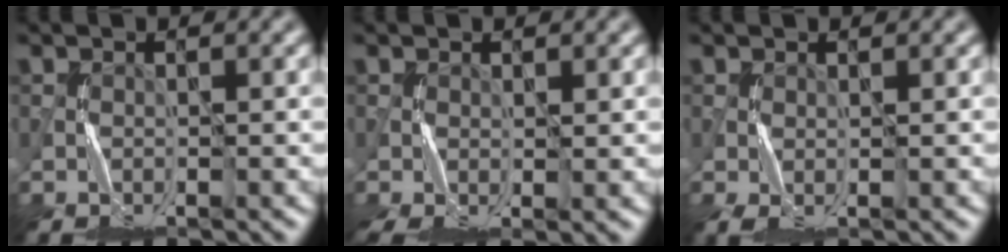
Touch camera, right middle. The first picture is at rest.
{"total": 2.7, "force": [-0.2, 1.2, 2.5], "torque": [-0.060, -0.001, -0.004]}
{"total": 1.4, "force": [-0.1, 0.6, 1.3], "torque": [-0.039, -0.004, 0.000]}